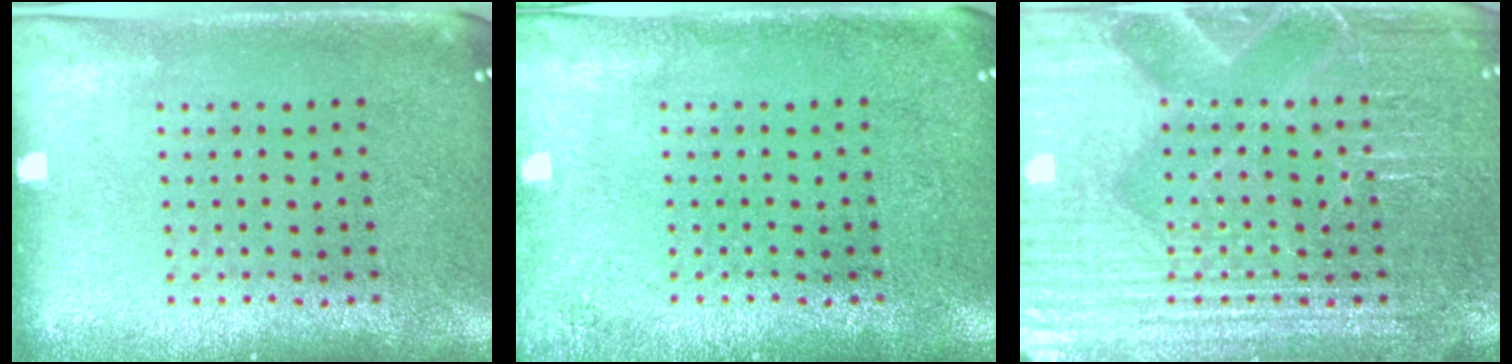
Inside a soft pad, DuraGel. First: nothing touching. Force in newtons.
{"total": 1.3, "press": 1.3, "slide": 0.2}
{"total": 4.8, "press": 4.7, "slide": 0.6}